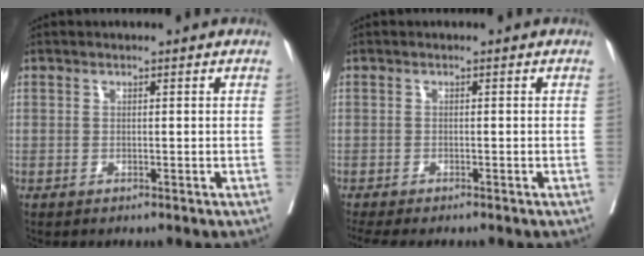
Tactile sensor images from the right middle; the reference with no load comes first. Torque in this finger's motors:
{"motor_torque": [0.43, -0.41, 0.04, 0.03]}